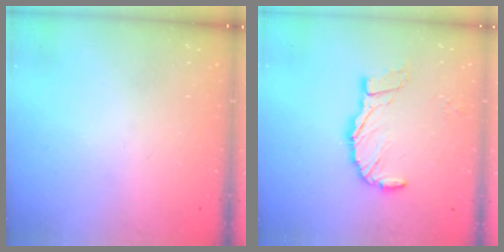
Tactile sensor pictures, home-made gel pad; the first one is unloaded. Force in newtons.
{"total": 11.0, "press": 10.9, "slide": 1.5}